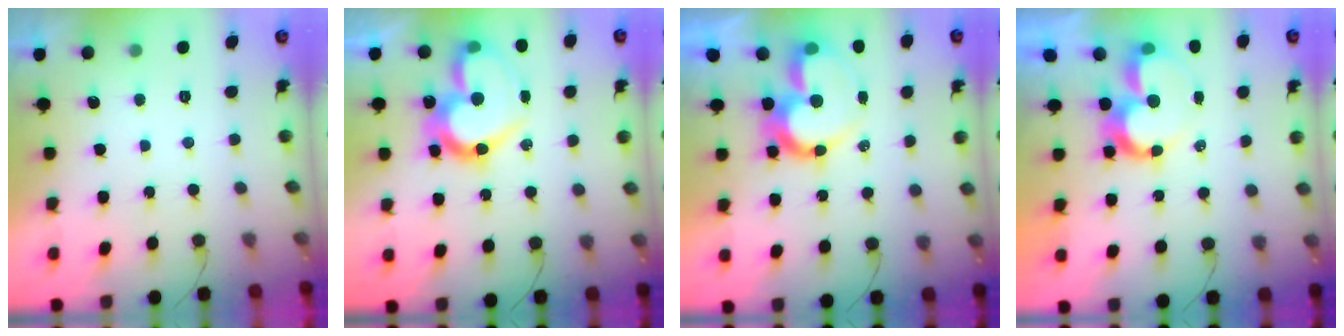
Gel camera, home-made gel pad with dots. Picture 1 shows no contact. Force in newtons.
{"total": 19.6, "press": 19.6, "slide": 1.2}
{"total": 15.0, "press": 15.0, "slide": 1.5}
{"total": 10.0, "press": 10.0, "slide": 0.8}